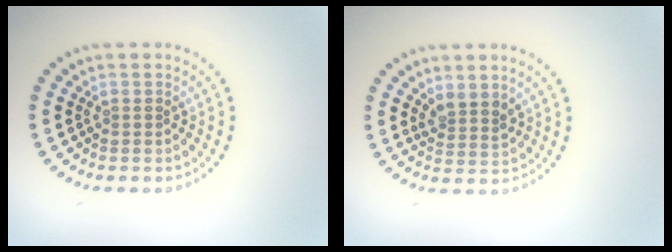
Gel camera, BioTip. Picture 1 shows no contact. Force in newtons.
{"total": 2.1, "press": 1.7, "slide": 1.2}